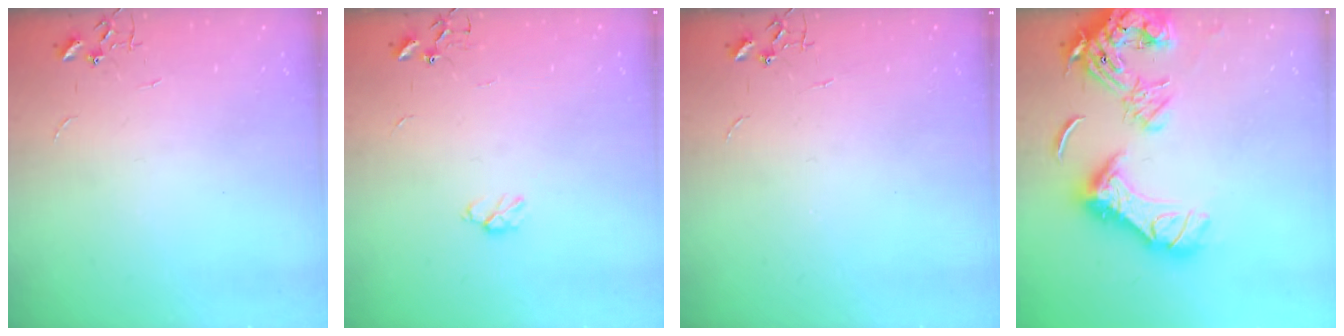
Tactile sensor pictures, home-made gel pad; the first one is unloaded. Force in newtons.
{"total": 4.5, "press": 4.4, "slide": 0.8}
{"total": 0.0}
{"total": 21.2, "press": 21.0, "slide": 2.3}